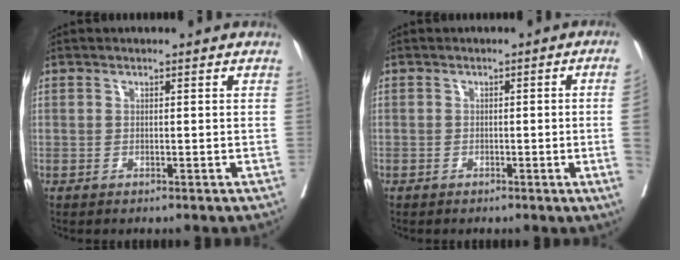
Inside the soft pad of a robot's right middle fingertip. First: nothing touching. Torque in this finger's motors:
{"motor_torque": [0.69, -0.95, -0.82, -0.21]}